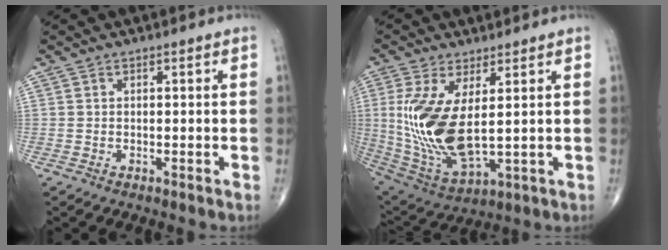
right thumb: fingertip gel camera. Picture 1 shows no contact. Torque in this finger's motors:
{"motor_torque": [-0.50, 1.17, 1.45, 0.88, 0.53]}